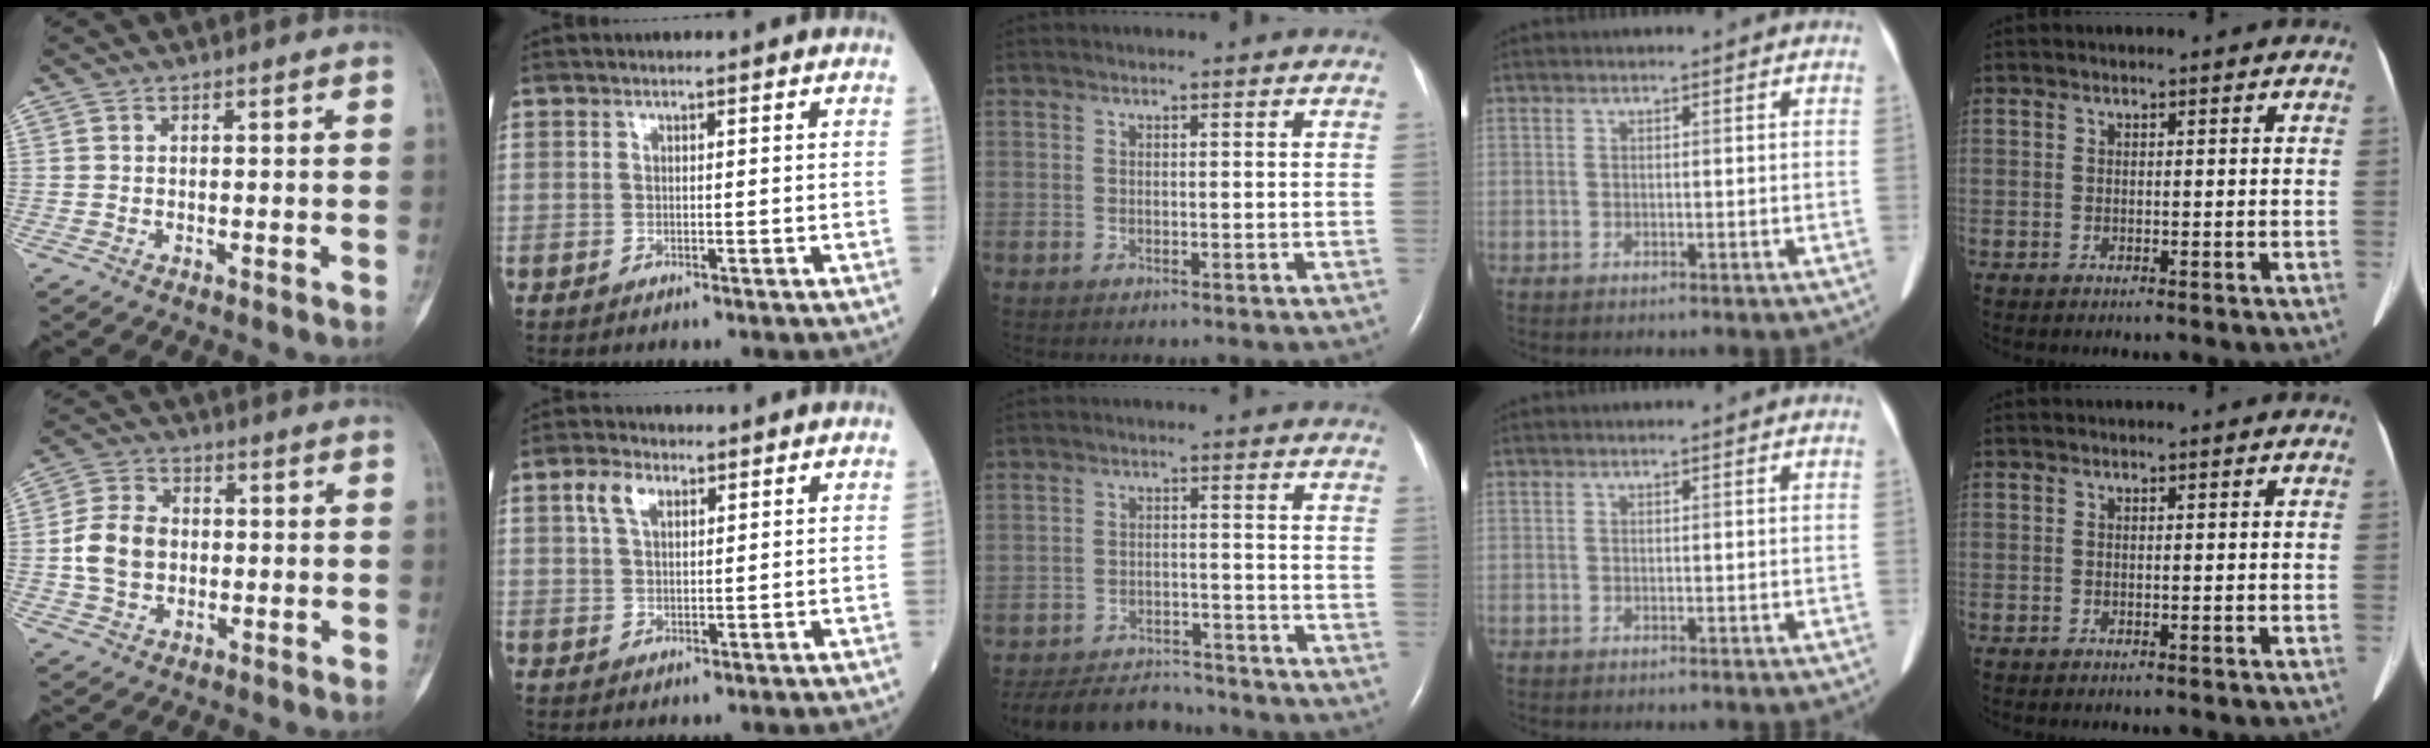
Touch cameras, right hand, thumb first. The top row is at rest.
{"thumb": {"total": 8.5, "force": [-0.5, 6.6, 5.4], "torque": [-0.091, 0.015, -0.013]}, "index": {"total": 3.8, "force": [1.9, 2.0, 2.6], "torque": [-0.058, 0.011, 0.040]}, "middle": {"total": 10.2, "force": [-9.8, 2.5, 1.8], "torque": [-0.032, -0.002, -0.146]}}